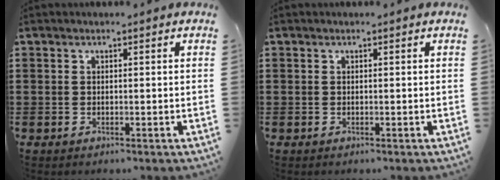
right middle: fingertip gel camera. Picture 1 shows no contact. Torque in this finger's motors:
{"motor_torque": [-2.14, 0.00, 0.29, -0.01]}